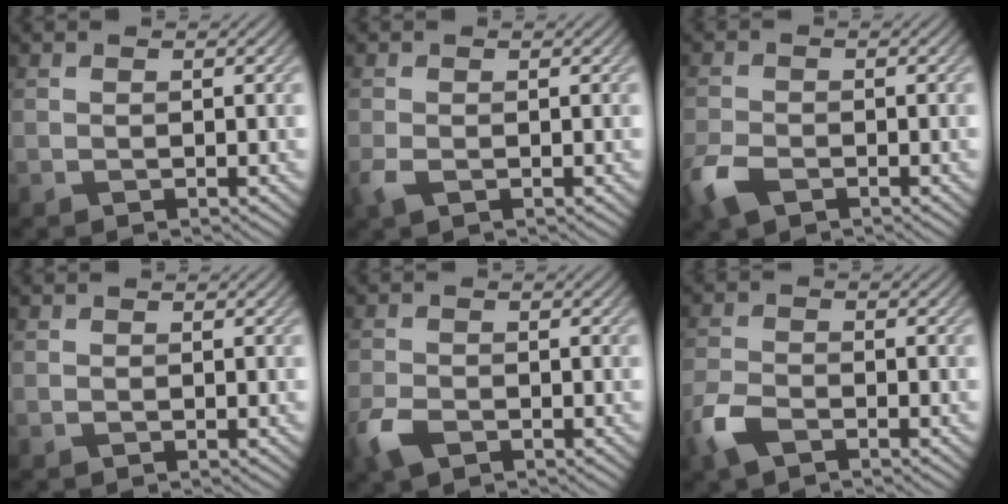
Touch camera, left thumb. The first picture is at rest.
{"total": 1.6, "force": [-0.6, 0.7, 1.3], "torque": [-0.037, -0.005, -0.015]}
{"total": 4.2, "force": [-2.5, 2.1, 2.7], "torque": [-0.067, -0.008, -0.059]}
{"total": 0.0}
{"total": 3.4, "force": [-2.0, 1.7, 2.2], "torque": [-0.052, -0.006, -0.047]}
{"total": 4.1, "force": [-2.7, 1.7, 2.7], "torque": [-0.069, -0.008, -0.067]}